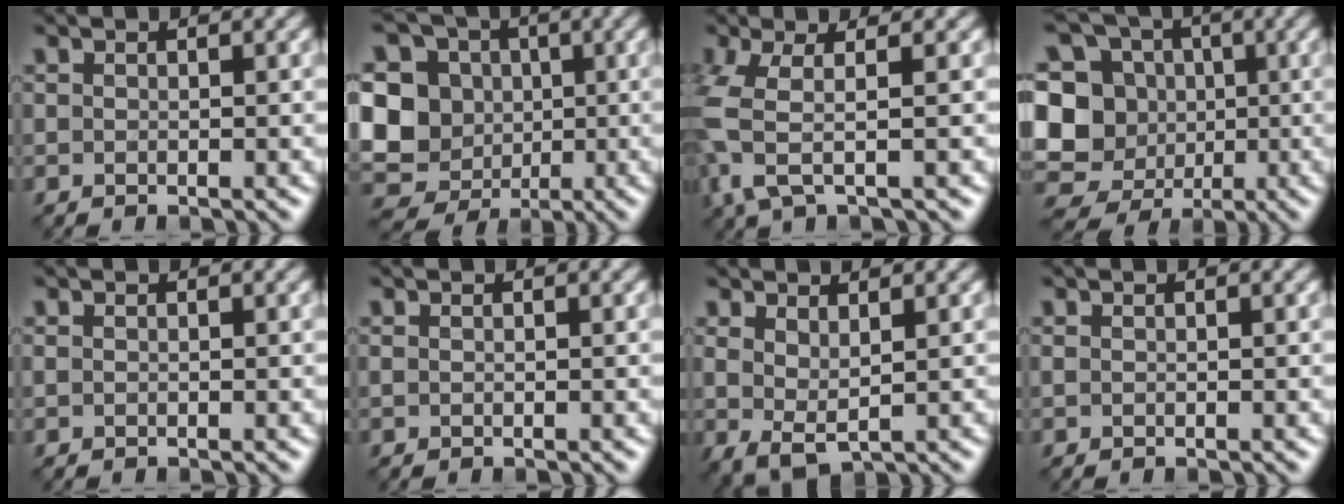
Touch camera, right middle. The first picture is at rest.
{"total": 12.2, "force": [0.3, 11.1, 5.0], "torque": [-0.129, 0.022, -0.020]}
{"total": 4.6, "force": [-1.5, 1.0, 4.2], "torque": [-0.110, -0.010, -0.037]}
{"total": 14.5, "force": [-0.5, 13.5, 5.2], "torque": [-0.152, 0.025, -0.032]}
{"total": 0.0}
{"total": 0.0}
{"total": 2.2, "force": [0.8, 0.5, 1.9], "torque": [-0.043, -0.009, 0.018]}
{"total": 0.0}